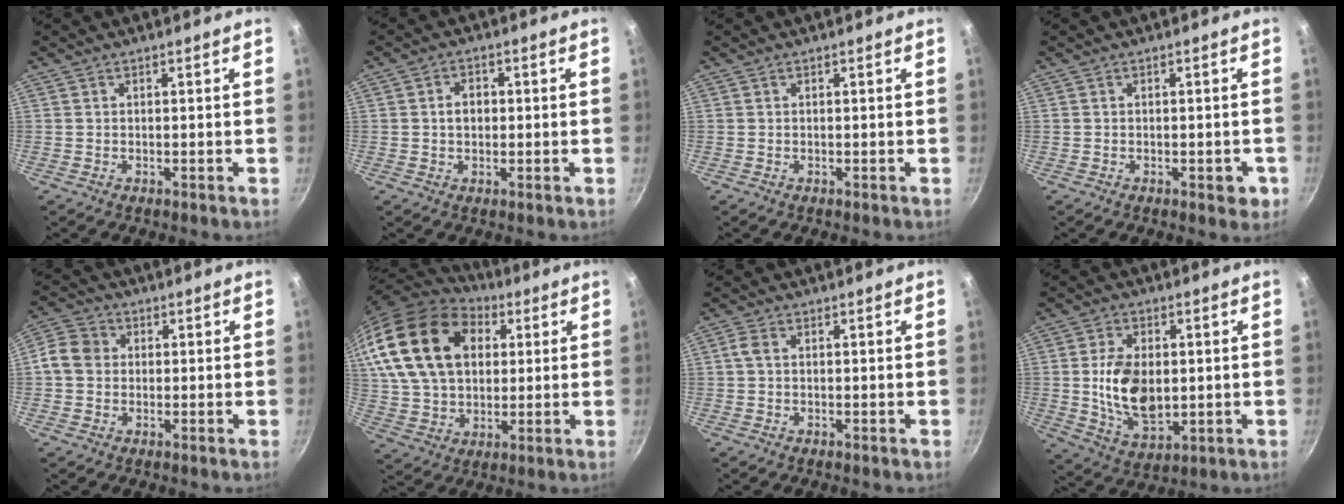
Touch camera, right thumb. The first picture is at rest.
{"total": 3.6, "force": [0.1, 2.7, 2.3], "torque": [-0.020, 0.011, 0.001]}
{"total": 0.0}
{"total": 3.1, "force": [-1.1, 1.6, 2.4], "torque": [-0.015, 0.005, -0.013]}
{"total": 6.3, "force": [0.2, 5.5, 3.1], "torque": [-0.038, 0.012, -0.016]}
{"total": 24.0, "force": [8.2, 16.3, 15.7], "torque": [-0.278, 0.000, 0.150]}
{"total": 2.0, "force": [0.2, 1.4, 1.5], "torque": [-0.034, 0.007, 0.002]}
{"total": 12.6, "force": [0.4, 7.7, 9.9], "torque": [-0.163, -0.013, 0.014]}